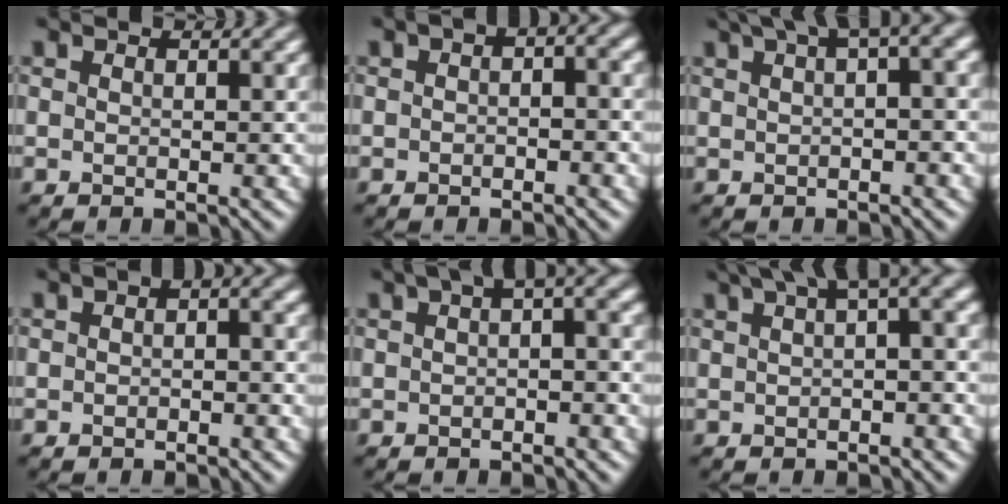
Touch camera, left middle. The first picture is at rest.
{"total": 4.2, "force": [1.3, 1.9, 3.6], "torque": [-0.038, 0.019, 0.010]}
{"total": 8.4, "force": [4.7, 2.8, 6.3], "torque": [-0.079, 0.039, 0.058]}
{"total": 3.5, "force": [1.0, 1.7, 2.9], "torque": [-0.030, 0.016, 0.006]}
{"total": 6.6, "force": [2.9, 2.2, 5.4], "torque": [-0.065, 0.030, 0.032]}
{"total": 7.6, "force": [4.1, 2.3, 6.0], "torque": [-0.079, 0.035, 0.059]}